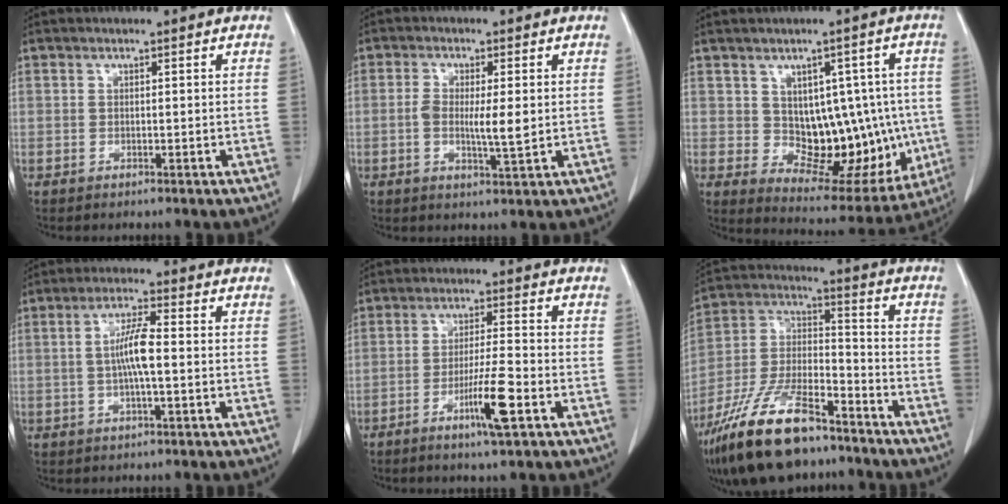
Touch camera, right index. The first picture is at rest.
{"total": 5.4, "force": [-0.2, 1.1, 5.3], "torque": [-0.095, -0.007, -0.003]}
{"total": 14.3, "force": [-0.4, 8.3, 11.6], "torque": [-0.129, 0.019, 0.024]}
{"total": 6.0, "force": [-0.1, 0.6, 5.9], "torque": [-0.115, 0.004, -0.005]}
{"total": 7.4, "force": [-3.3, -0.1, 6.6], "torque": [-0.119, -0.010, -0.059]}
{"total": 18.3, "force": [-13.1, 5.5, 11.6], "torque": [-0.253, -0.010, -0.241]}